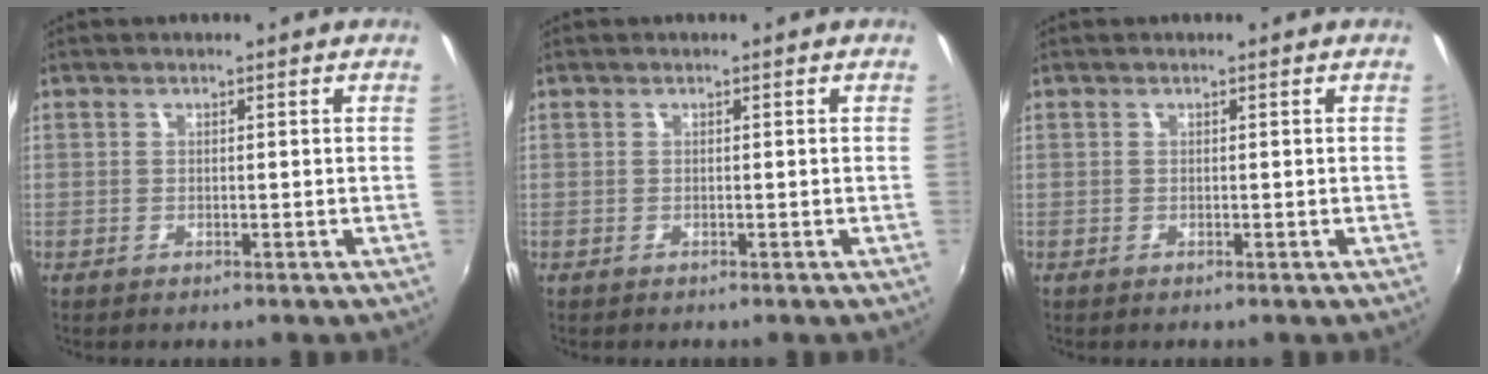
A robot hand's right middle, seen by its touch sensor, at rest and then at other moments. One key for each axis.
{"total": 0.0}
{"total": 0.0}